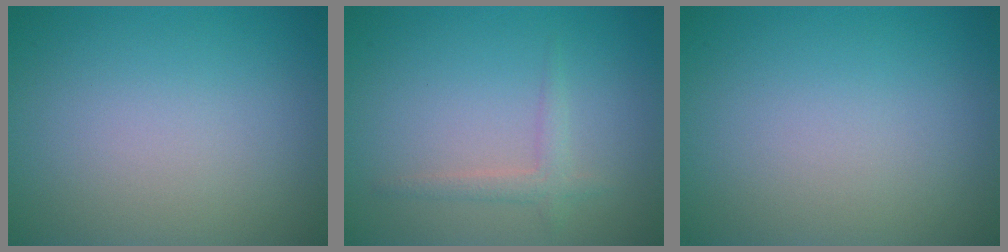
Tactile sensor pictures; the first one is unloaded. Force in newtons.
{"total": 1.6, "press": 1.6, "slide": 0.1}
{"total": 0.0}